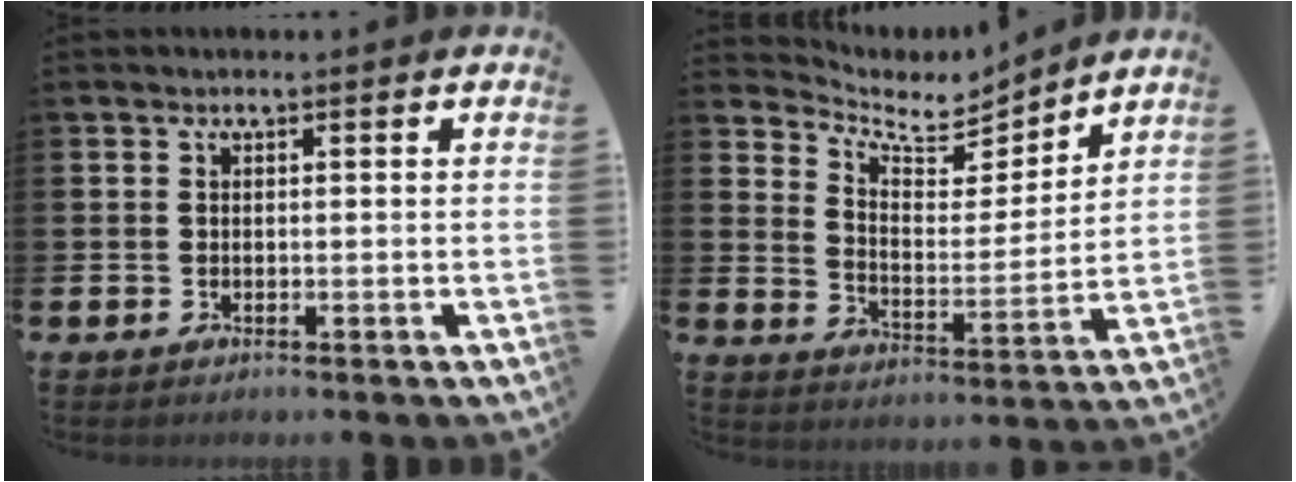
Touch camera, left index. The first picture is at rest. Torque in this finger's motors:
{"motor_torque": [-0.06, -0.01, 0.04, 0.00]}